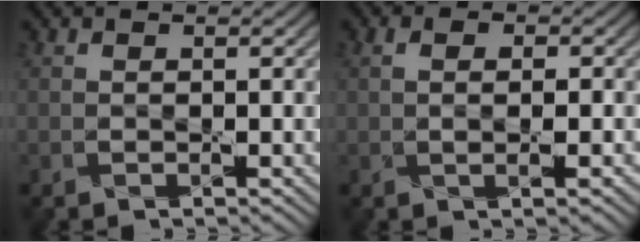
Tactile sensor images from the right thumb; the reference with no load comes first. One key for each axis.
{"total": 2.9, "fx": 0.2, "fy": 1.4, "fz": 2.6, "tx": -0.028, "ty": -0.005, "tz": 0.001}